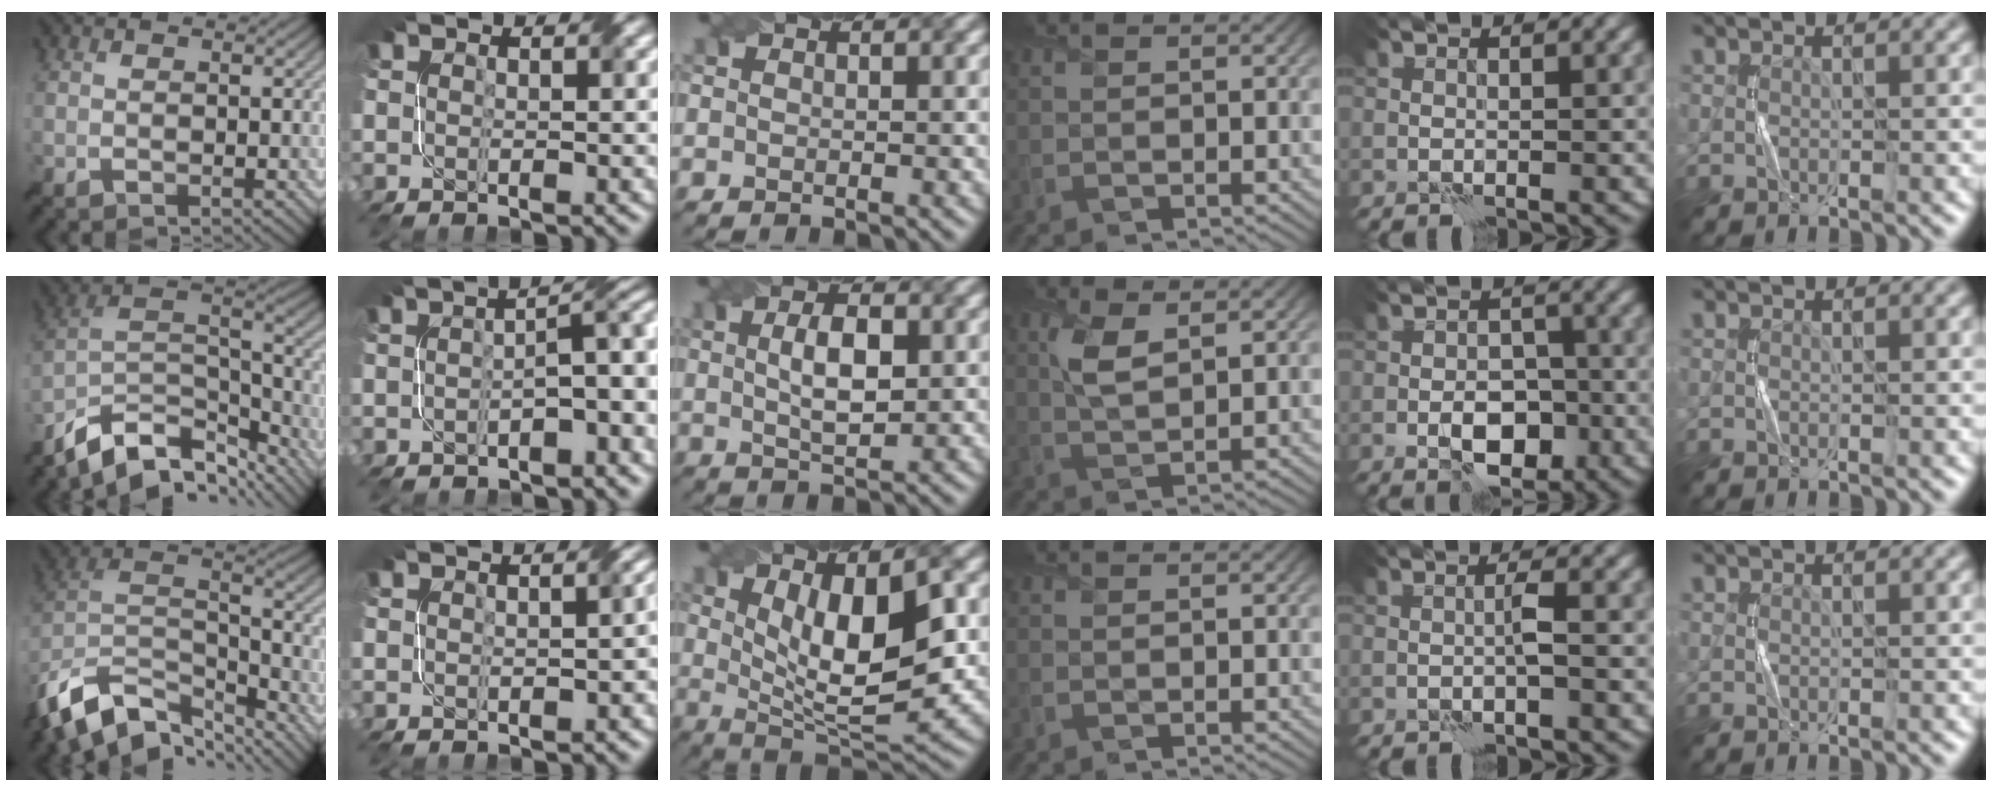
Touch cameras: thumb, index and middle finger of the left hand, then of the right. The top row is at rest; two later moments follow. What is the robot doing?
{"motion": "twist", "object": "screw"}